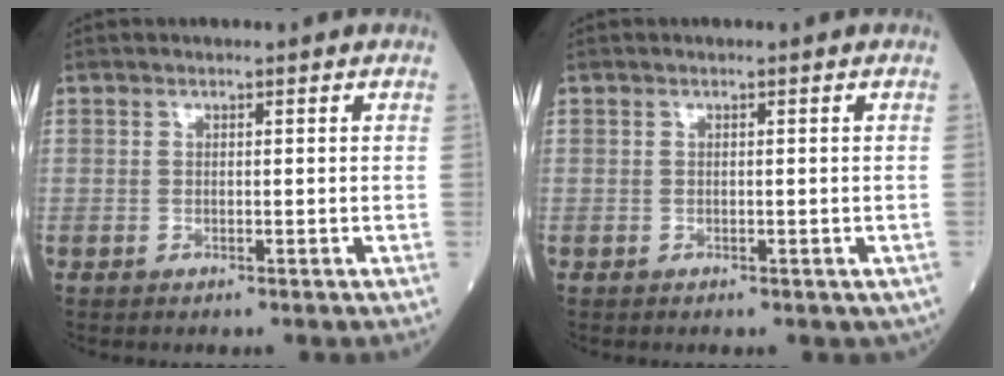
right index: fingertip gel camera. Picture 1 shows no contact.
{"total": 0.6, "force": [-0.3, 0.5, 0.3], "torque": [0.001, 0.003, 0.000]}